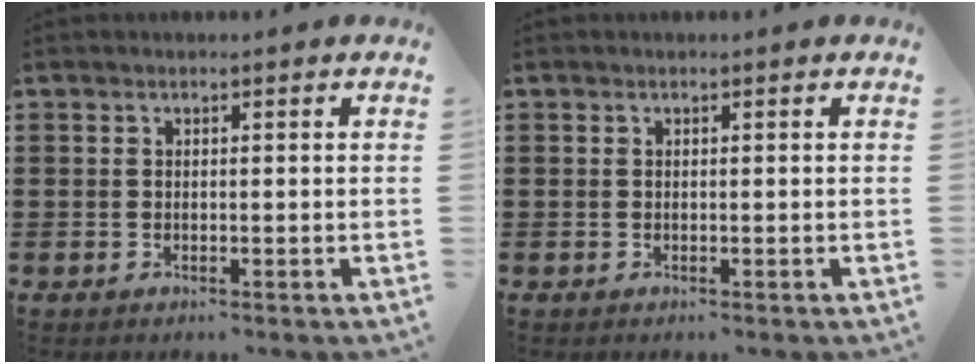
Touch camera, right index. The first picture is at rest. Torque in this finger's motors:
{"motor_torque": [0.00, 0.00, 0.00, 0.00]}